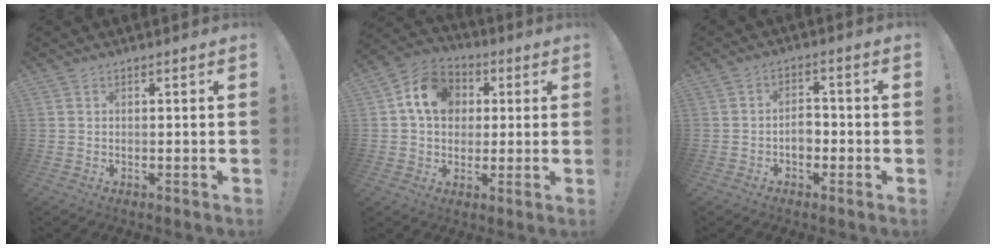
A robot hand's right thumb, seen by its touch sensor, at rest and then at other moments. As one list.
[{"total": 14.0, "force": [3.7, 11.5, 7.0], "torque": [-0.097, 0.004, 0.076]}, {"total": 5.2, "force": [-1.5, 3.8, 3.2], "torque": [-0.048, 0.006, -0.032]}]